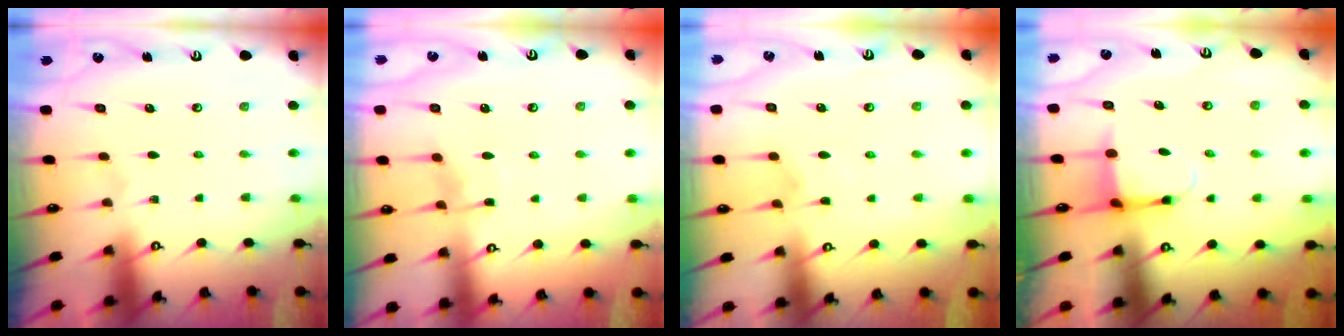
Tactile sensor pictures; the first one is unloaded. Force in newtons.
{"total": 5.4, "press": 5.3, "slide": 0.5}
{"total": 2.8, "press": 2.8, "slide": 0.5}
{"total": 3.8, "press": 3.6, "slide": 1.3}